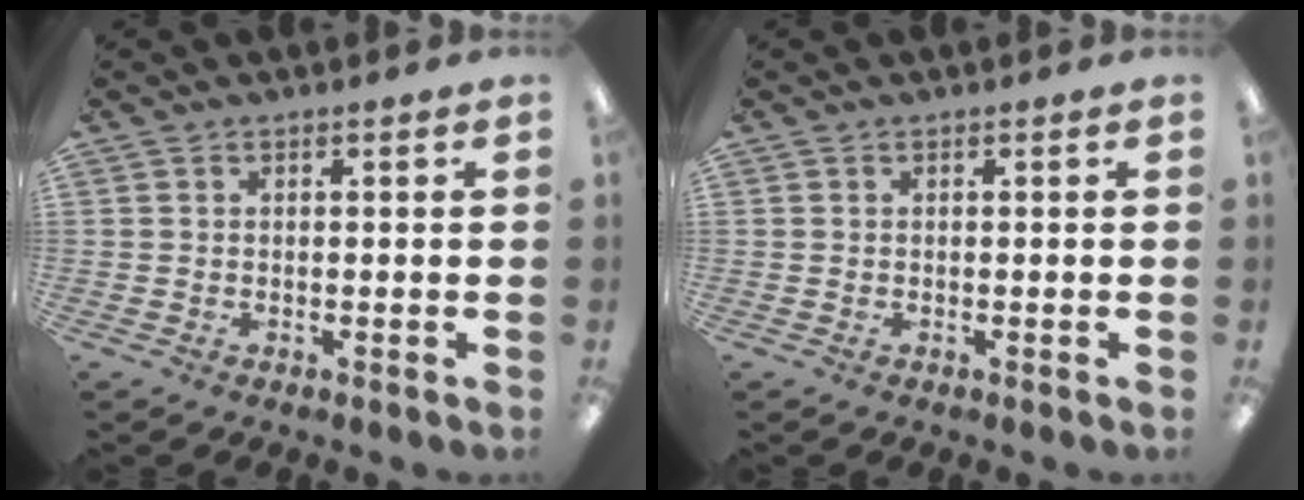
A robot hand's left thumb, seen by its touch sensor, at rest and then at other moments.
{"total": 0.0}